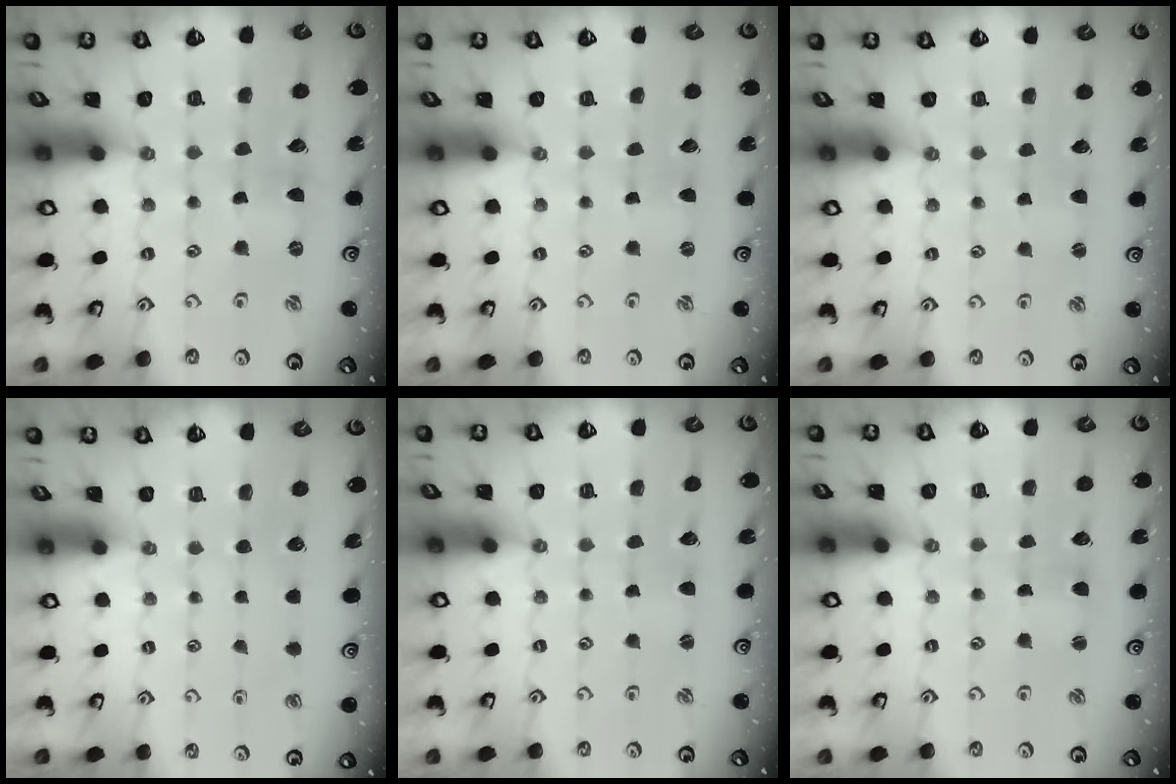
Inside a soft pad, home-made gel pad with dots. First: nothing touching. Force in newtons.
{"total": 0.0}
{"total": 1.5, "press": 1.5, "slide": 0.3}
{"total": 0.0}
{"total": 0.7, "press": 0.7, "slide": 0.1}
{"total": 1.6, "press": 1.6, "slide": 0.2}